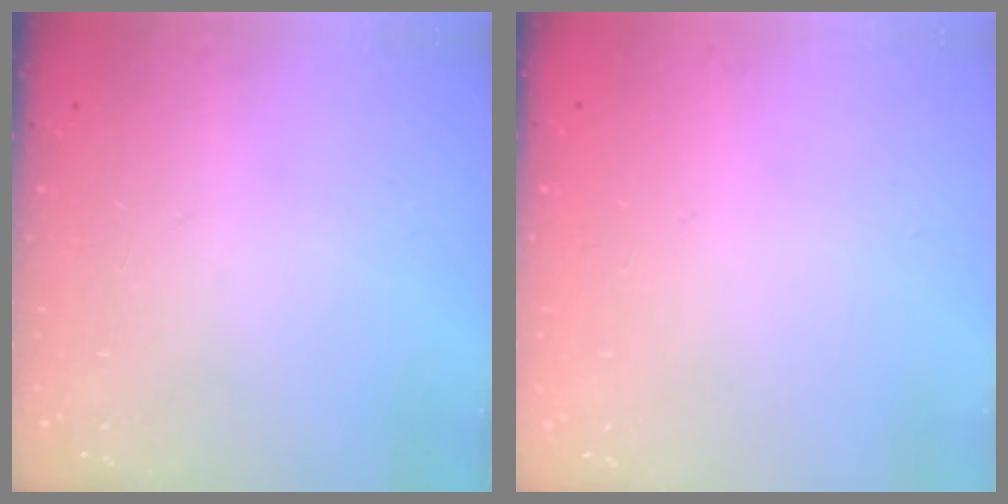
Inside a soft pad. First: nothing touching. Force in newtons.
{"total": 0.0}